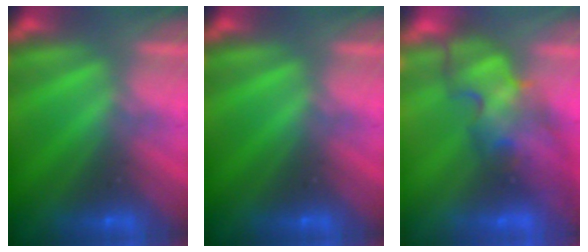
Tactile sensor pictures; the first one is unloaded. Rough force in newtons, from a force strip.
{"total": 0.0}
{"total": 3.7}